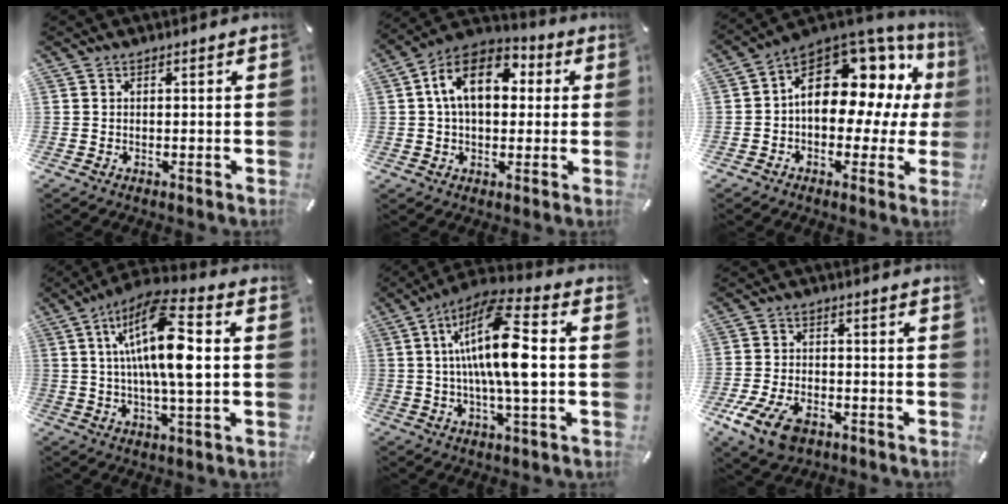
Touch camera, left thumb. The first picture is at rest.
{"total": 13.4, "force": [3.3, 8.9, 9.5], "torque": [-0.176, 0.005, 0.055]}
{"total": 16.5, "force": [5.2, 10.8, 11.2], "torque": [-0.156, -0.040, 0.087]}
{"total": 16.7, "force": [3.0, 4.9, 15.7], "torque": [-0.308, -0.001, 0.042]}
{"total": 16.7, "force": [1.8, 4.3, 16.0], "torque": [-0.318, -0.005, 0.016]}
{"total": 9.7, "force": [-5.2, 5.8, 5.8], "torque": [-0.134, 0.017, -0.096]}